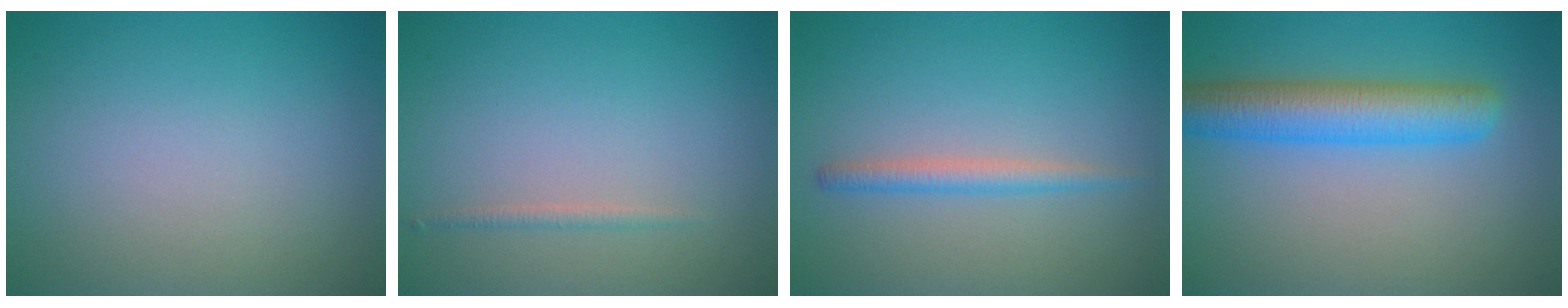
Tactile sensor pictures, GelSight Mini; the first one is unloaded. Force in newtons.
{"total": 0.8, "press": 0.8, "slide": 0.0}
{"total": 1.8, "press": 1.8, "slide": 0.1}
{"total": 6.1, "press": 6.1, "slide": 0.1}